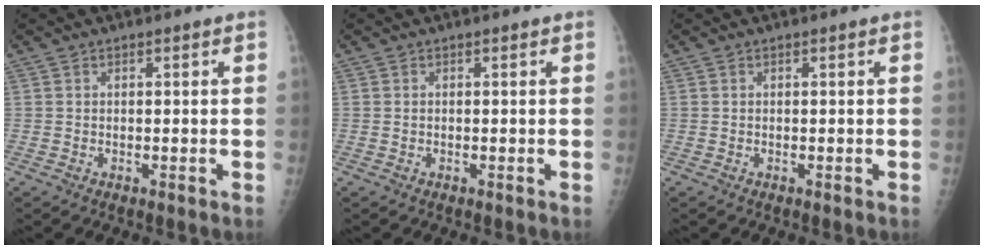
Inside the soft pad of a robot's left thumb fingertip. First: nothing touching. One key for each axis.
{"total": 0.0}
{"total": 0.0}